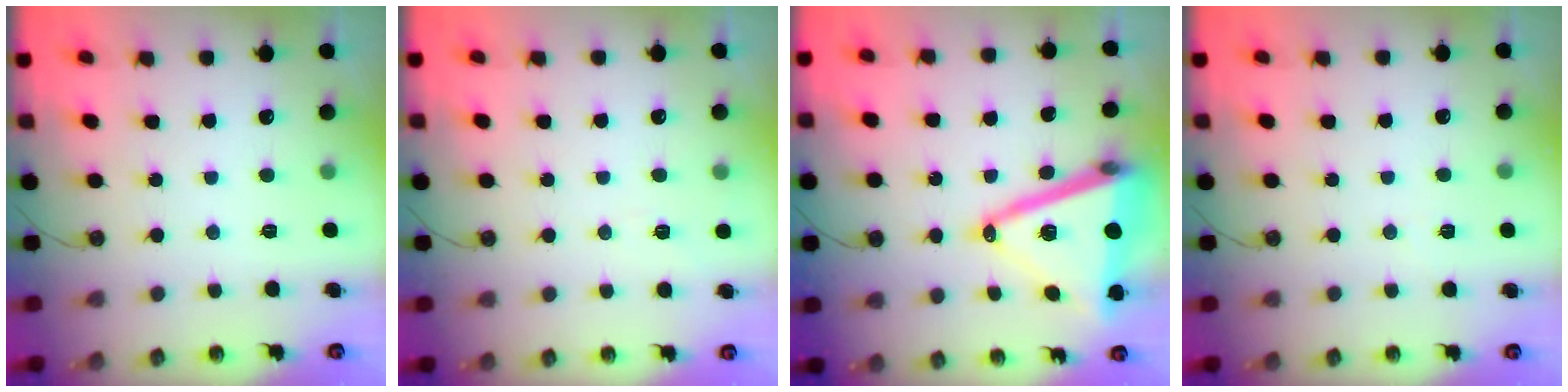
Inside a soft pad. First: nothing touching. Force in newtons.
{"total": 3.7, "press": 3.3, "slide": 1.7}
{"total": 22.0, "press": 21.6, "slide": 3.6}
{"total": 2.6, "press": 2.5, "slide": 0.8}